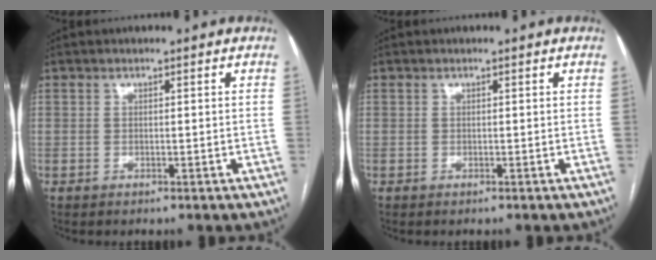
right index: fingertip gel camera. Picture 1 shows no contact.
{"total": 0.0}